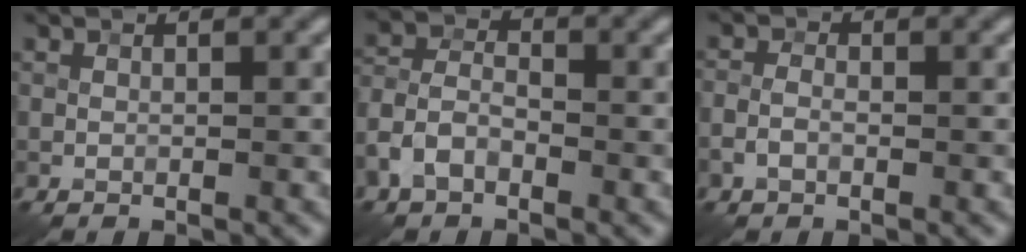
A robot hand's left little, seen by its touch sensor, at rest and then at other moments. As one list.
[{"total": 3.6, "force": [-2.0, 2.2, 2.0], "torque": [-0.043, 0.007, -0.050]}, {"total": 1.5, "force": [-0.6, 0.9, 1.0], "torque": [-0.020, 0.004, -0.017]}]